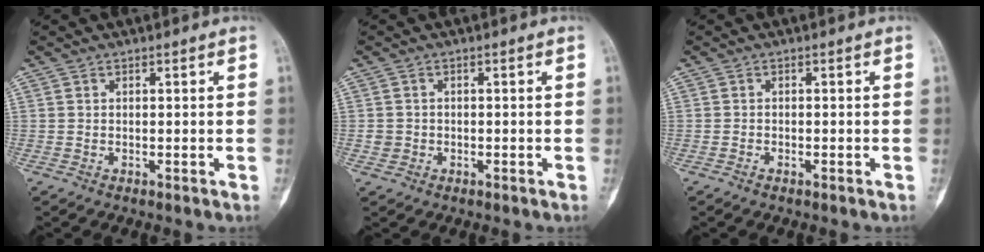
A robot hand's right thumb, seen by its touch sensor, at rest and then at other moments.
{"total": 1.8, "force": [-0.4, 1.7, 0.4], "torque": [0.000, 0.006, -0.008]}
{"total": 0.6, "force": [-0.5, 0.3, 0.3], "torque": [-0.009, 0.002, -0.011]}